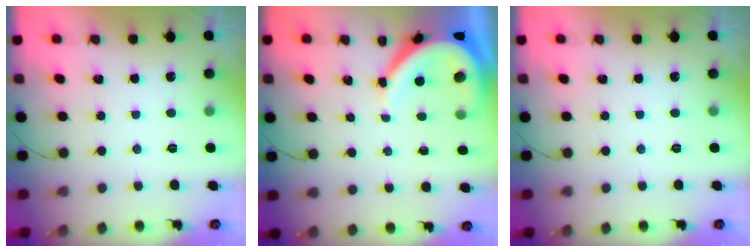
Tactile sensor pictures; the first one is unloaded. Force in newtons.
{"total": 9.3, "press": 9.3, "slide": 0.9}
{"total": 0.0}